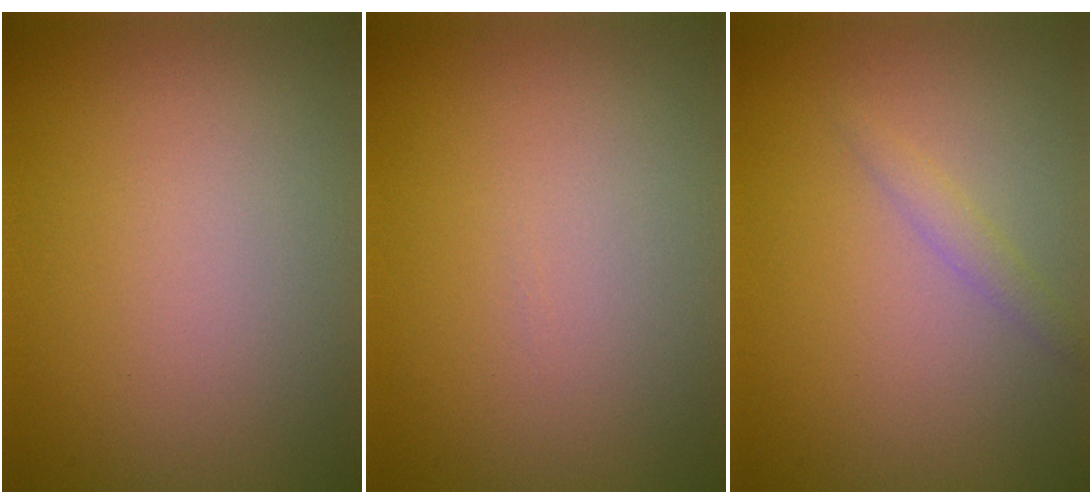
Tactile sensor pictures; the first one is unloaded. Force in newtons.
{"total": 0.0}
{"total": 1.1, "press": 1.1, "slide": 0.1}